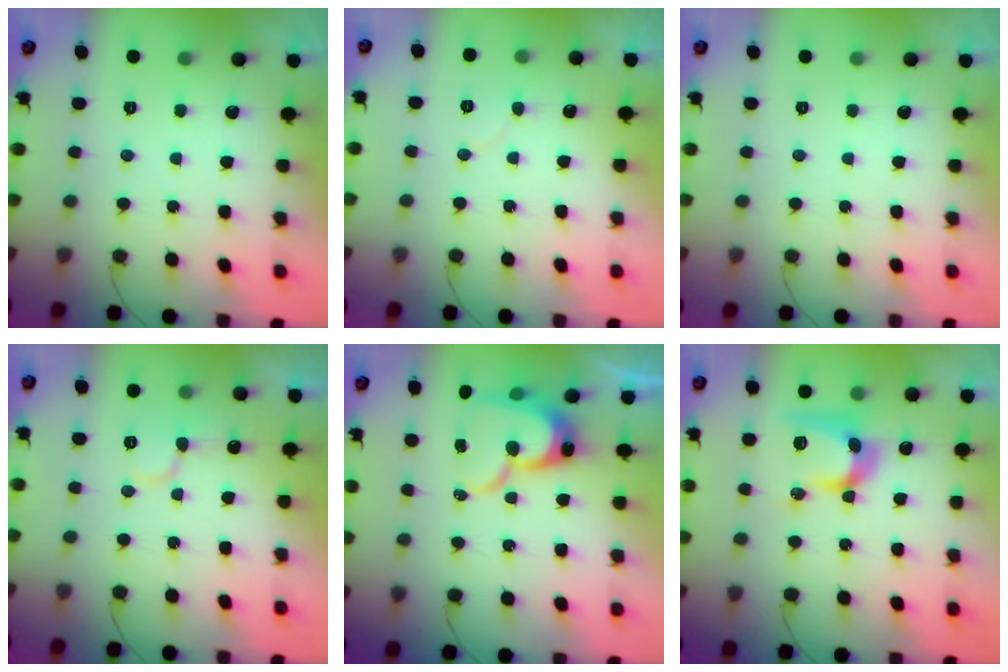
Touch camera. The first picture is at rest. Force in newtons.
{"total": 4.8, "press": 4.8, "slide": 0.6}
{"total": 0.0}
{"total": 8.7, "press": 8.6, "slide": 1.2}
{"total": 15.3, "press": 15.2, "slide": 1.6}
{"total": 11.8, "press": 11.8, "slide": 0.4}